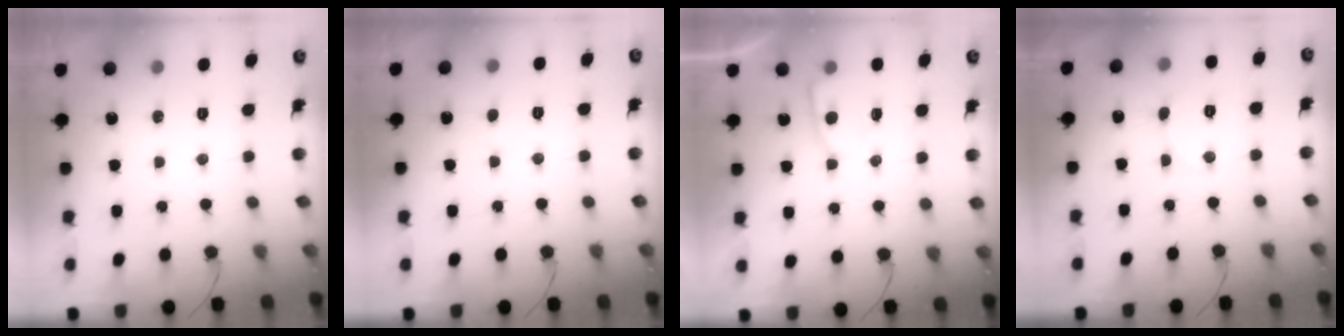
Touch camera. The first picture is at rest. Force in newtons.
{"total": 0.7, "press": 0.7, "slide": 0.1}
{"total": 3.6, "press": 3.6, "slide": 0.4}
{"total": 1.9, "press": 1.9, "slide": 0.2}